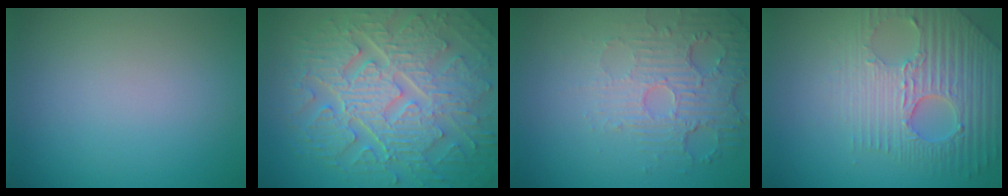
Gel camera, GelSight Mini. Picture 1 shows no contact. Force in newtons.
{"total": 10.8, "press": 7.2, "slide": 8.0}
{"total": 5.7, "press": 3.5, "slide": 4.5}
{"total": 7.0, "press": 5.2, "slide": 4.7}